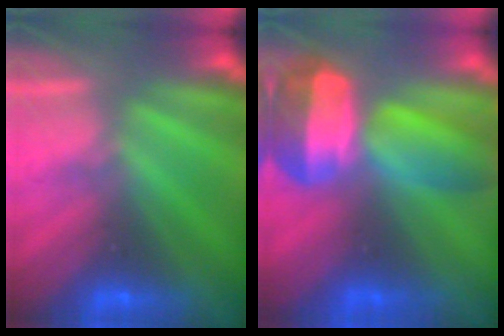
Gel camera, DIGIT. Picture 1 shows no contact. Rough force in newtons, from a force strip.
{"total": 7.0}